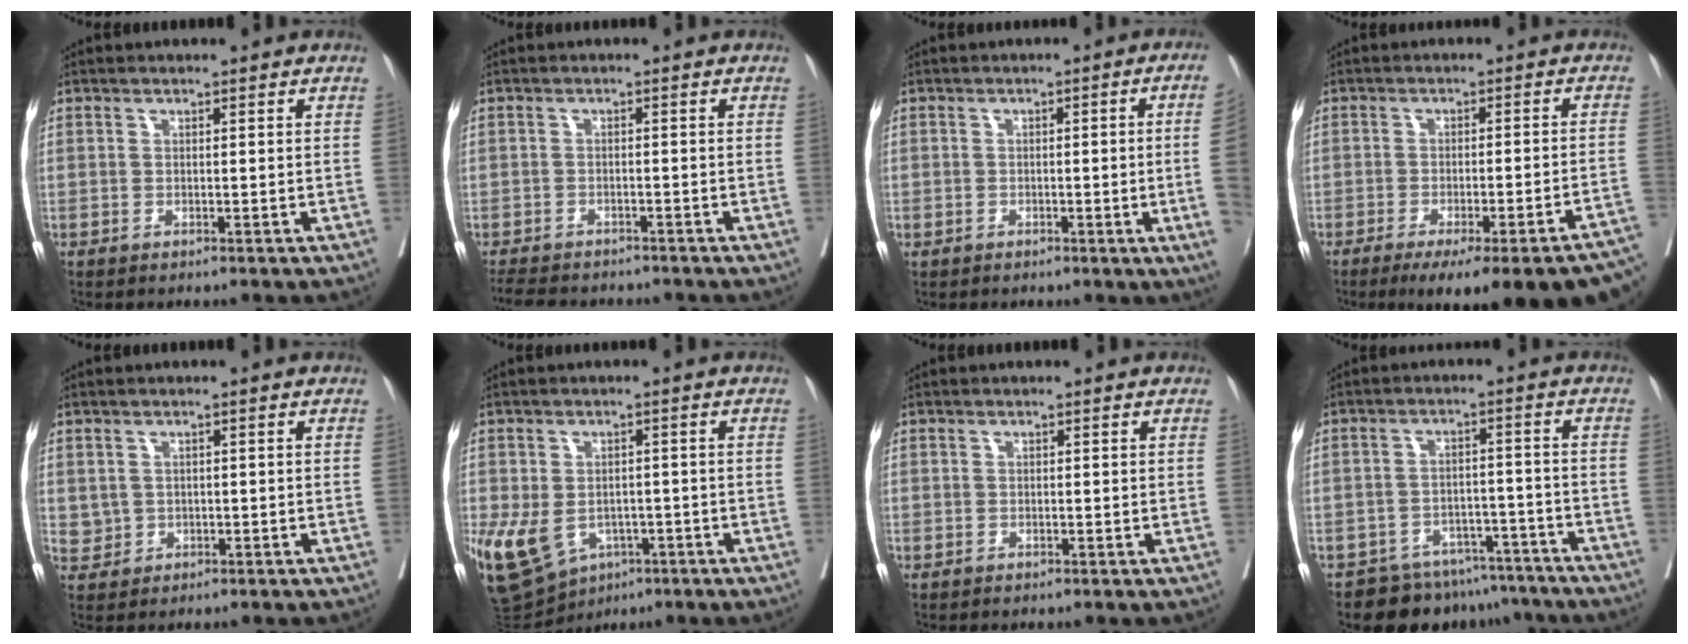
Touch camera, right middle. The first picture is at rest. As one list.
[{"total": 7.6, "force": [-6.6, 2.9, 2.5], "torque": [-0.040, -0.007, -0.094]}, {"total": 6.8, "force": [-0.8, -1.2, 6.6], "torque": [-0.076, -0.002, -0.008]}, {"total": 21.1, "force": [-17.0, 1.5, 12.4], "torque": [-0.096, -0.018, -0.210]}, {"total": 2.3, "force": [0.3, 2.3, 0.4], "torque": [-0.003, 0.000, 0.011]}, {"total": 13.0, "force": [-5.0, 9.5, 7.3], "torque": [-0.165, -0.003, -0.064]}, {"total": 0.0}, {"total": 10.7, "force": [-9.2, 5.3, 1.5], "torque": [0.001, 0.019, -0.112]}]